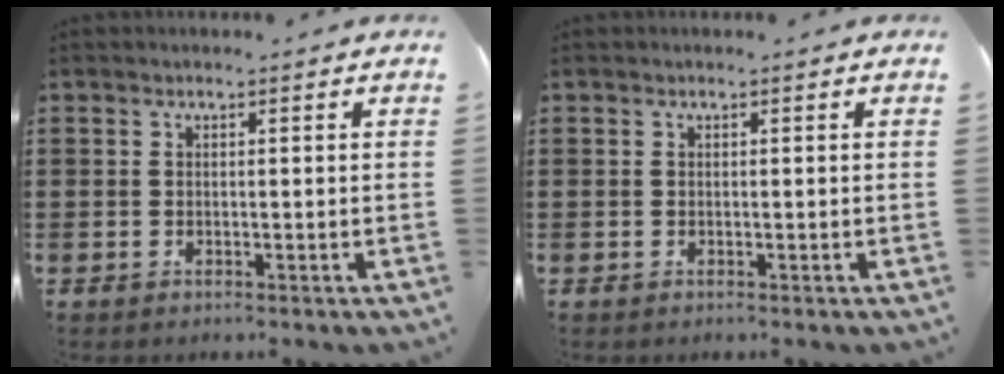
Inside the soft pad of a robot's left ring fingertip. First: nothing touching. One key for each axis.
{"total": 0.0}